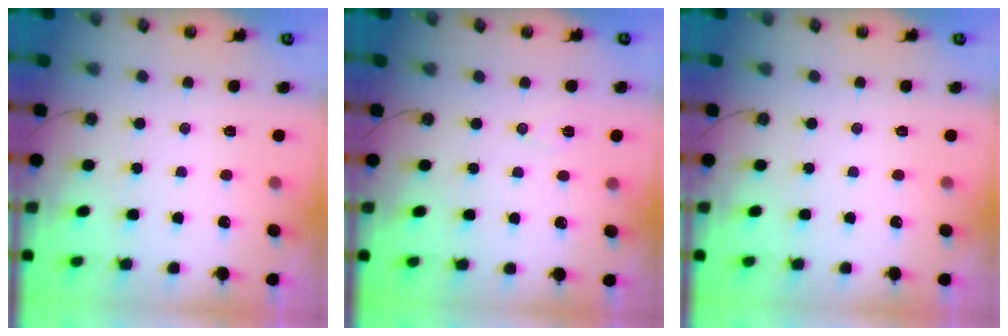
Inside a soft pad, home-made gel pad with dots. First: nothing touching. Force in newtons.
{"total": 5.6, "press": 4.6, "slide": 3.2}
{"total": 0.0}